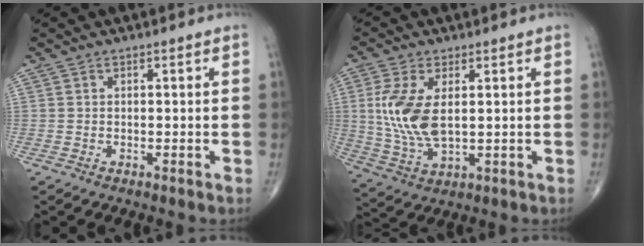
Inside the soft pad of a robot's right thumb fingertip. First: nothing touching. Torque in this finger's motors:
{"motor_torque": [1.15, 2.26, 1.31, 0.22, 0.43]}